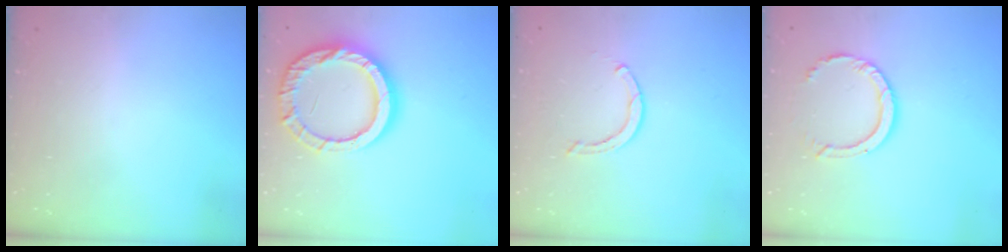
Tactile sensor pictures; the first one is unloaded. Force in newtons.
{"total": 16.4, "press": 16.3, "slide": 1.6}
{"total": 2.4, "press": 2.4, "slide": 0.0}
{"total": 8.3, "press": 8.2, "slide": 0.6}